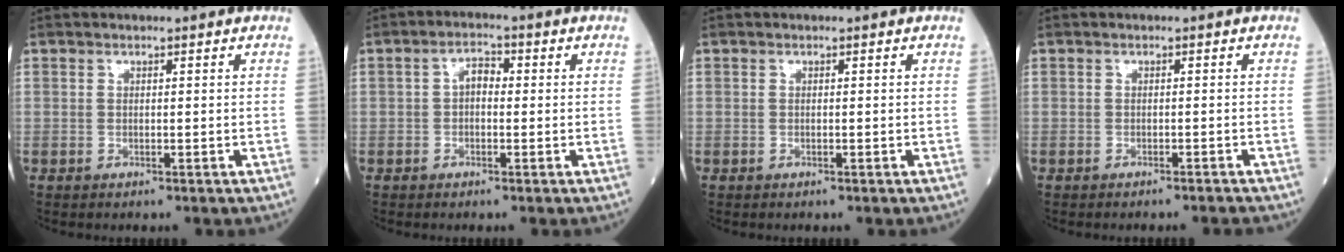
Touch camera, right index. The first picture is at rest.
{"total": 2.8, "force": [0.0, 1.6, 2.3], "torque": [-0.033, 0.014, -0.003]}
{"total": 0.0}
{"total": 2.7, "force": [-2.6, 0.1, 0.6], "torque": [-0.009, -0.005, -0.032]}